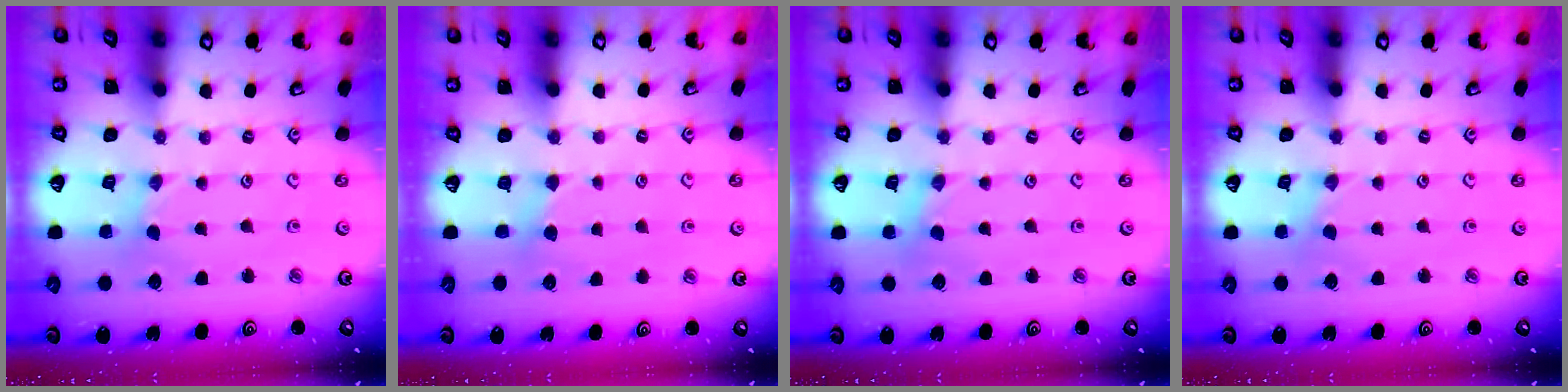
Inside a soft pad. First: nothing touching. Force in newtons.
{"total": 3.7, "press": 3.7, "slide": 0.5}
{"total": 1.0, "press": 1.0, "slide": 0.2}
{"total": 0.0}